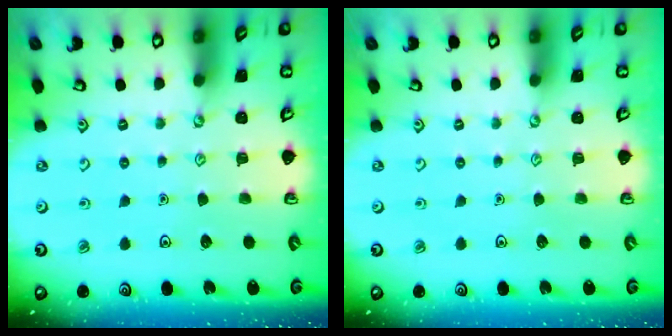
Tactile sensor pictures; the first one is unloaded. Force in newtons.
{"total": 0.0}